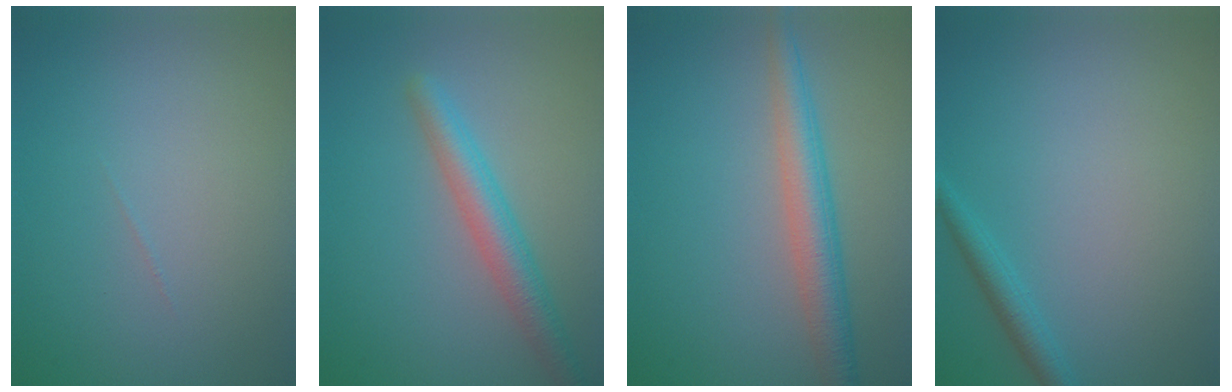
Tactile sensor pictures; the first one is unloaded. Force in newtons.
{"total": 3.7, "press": 3.7, "slide": 0.1}
{"total": 4.1, "press": 4.1, "slide": 0.0}
{"total": 1.6, "press": 1.6, "slide": 0.1}